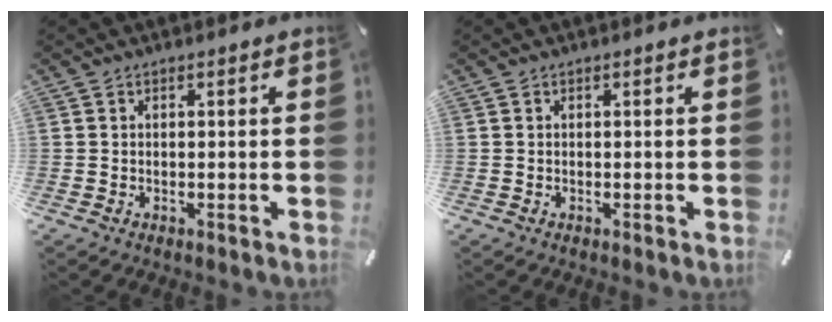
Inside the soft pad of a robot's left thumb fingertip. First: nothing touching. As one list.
[{"total": 0.0}]